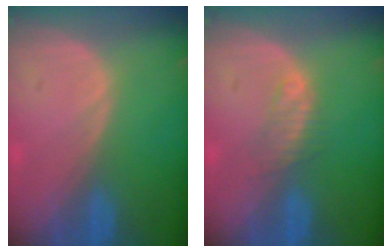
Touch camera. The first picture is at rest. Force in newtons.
{"total": 2.3, "press": 2.3, "slide": 0.2}